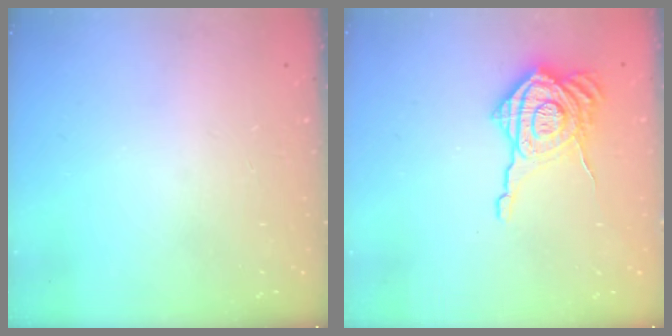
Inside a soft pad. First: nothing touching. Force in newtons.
{"total": 16.7, "press": 16.6, "slide": 1.2}